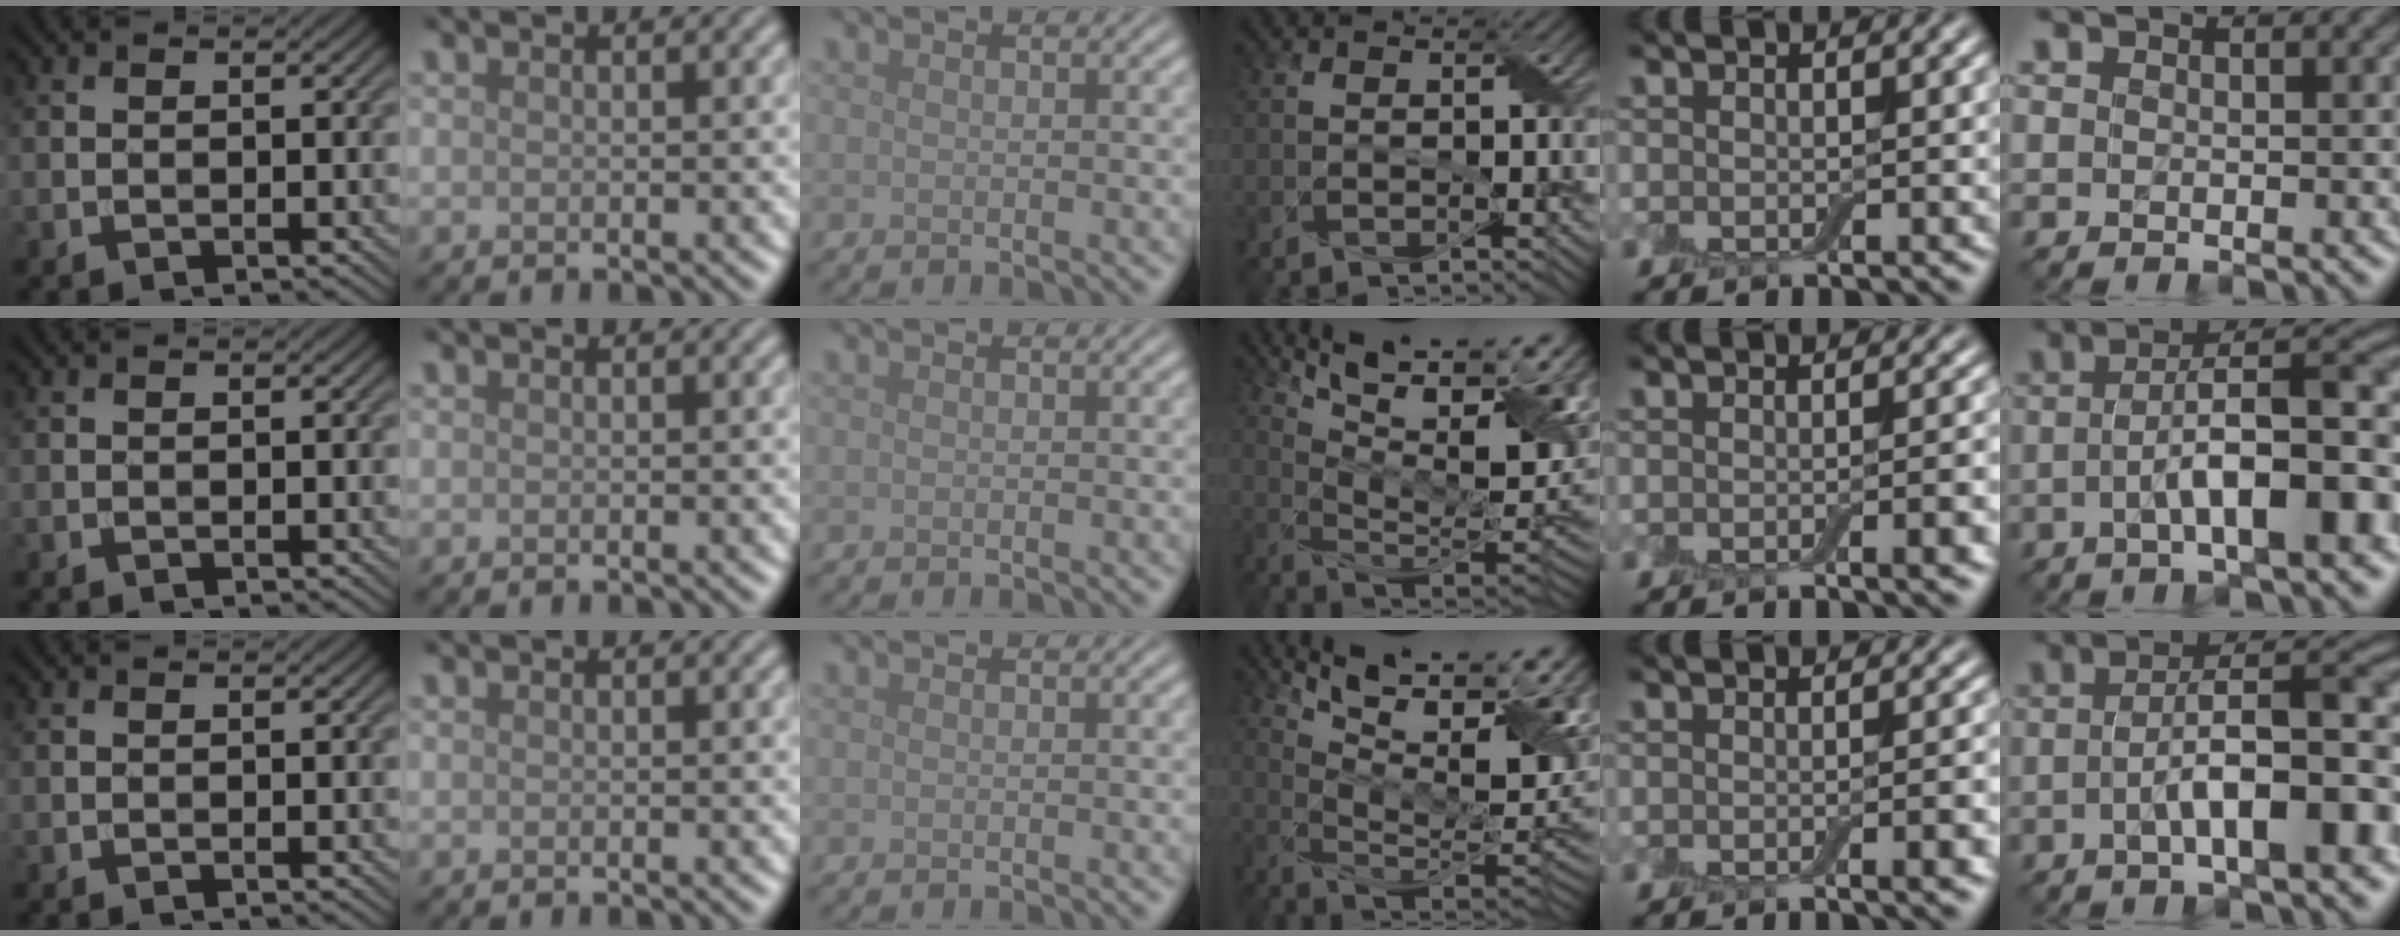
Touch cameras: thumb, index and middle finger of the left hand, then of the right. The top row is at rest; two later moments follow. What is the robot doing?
{"motion": "wrap", "object": "adhesive wrap"}